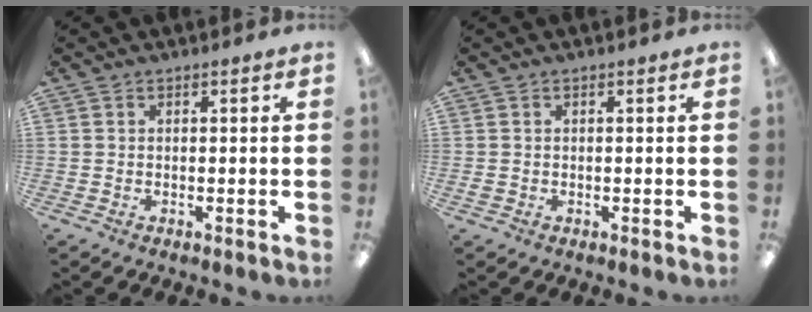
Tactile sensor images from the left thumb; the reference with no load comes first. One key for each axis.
{"total": 1.0, "fx": -0.1, "fy": 0.8, "fz": 0.5, "tx": -0.010, "ty": 0.005, "tz": -0.002}